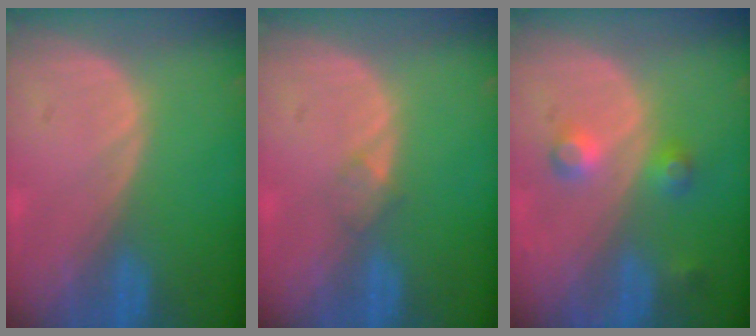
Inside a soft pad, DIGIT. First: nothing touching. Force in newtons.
{"total": 1.4, "press": 1.4, "slide": 0.1}
{"total": 3.7, "press": 3.7, "slide": 0.4}